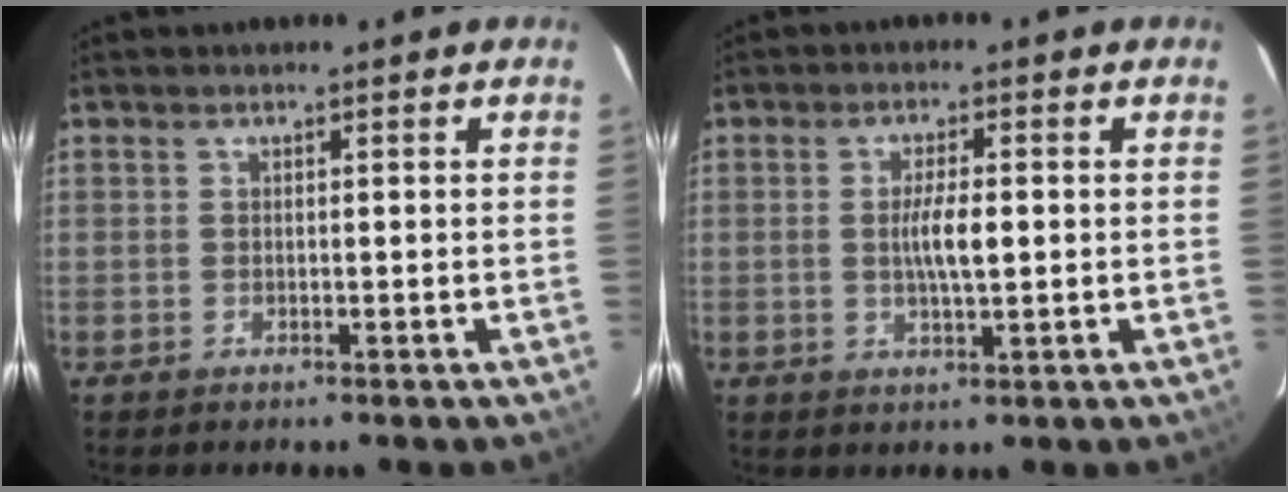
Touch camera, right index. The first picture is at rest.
{"total": 4.7, "force": [0.0, 1.0, 4.6], "torque": [-0.083, -0.002, 0.001]}